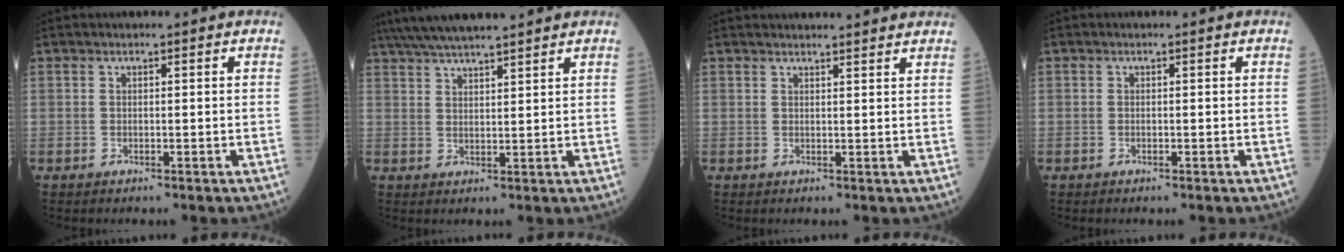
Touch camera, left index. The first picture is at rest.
{"total": 11.4, "force": [10.1, 0.6, 5.3], "torque": [-0.097, 0.032, 0.161]}
{"total": 9.9, "force": [9.3, 0.9, 3.2], "torque": [-0.036, 0.028, 0.102]}
{"total": 0.0}